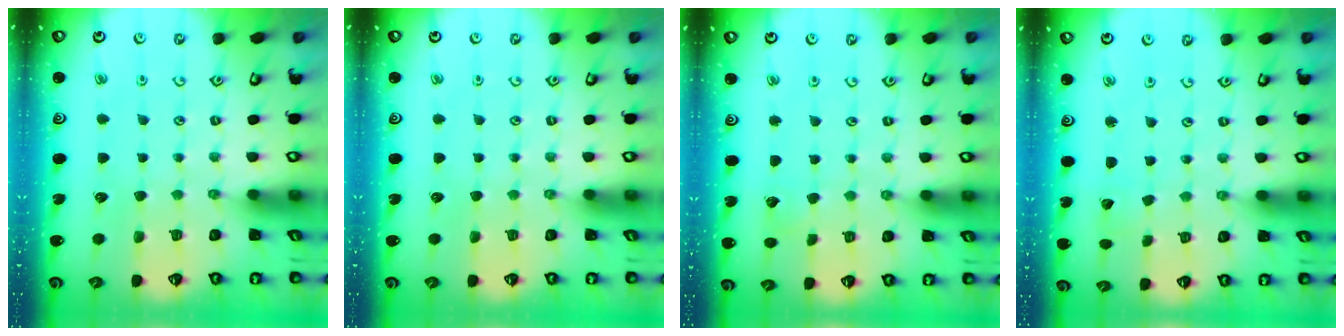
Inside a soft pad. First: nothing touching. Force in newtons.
{"total": 0.0}
{"total": 2.9, "press": 2.9, "slide": 0.3}
{"total": 1.9, "press": 1.9, "slide": 0.3}